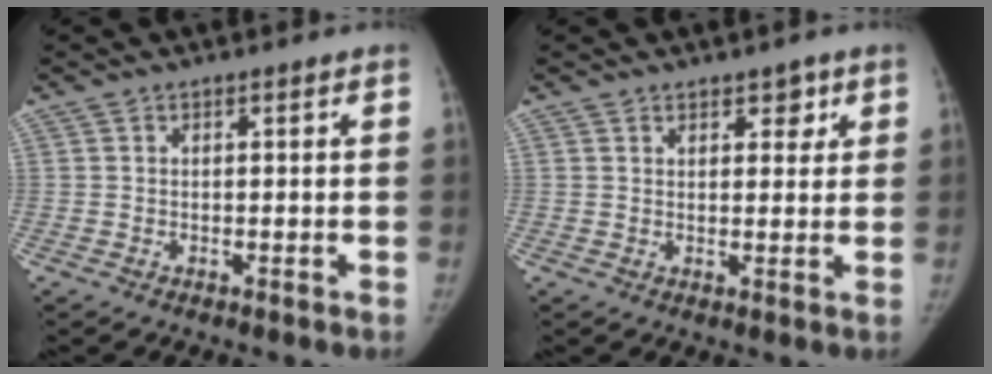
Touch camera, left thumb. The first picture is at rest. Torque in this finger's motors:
{"motor_torque": [-0.16, -0.01, -0.52, 0.04, -0.10]}